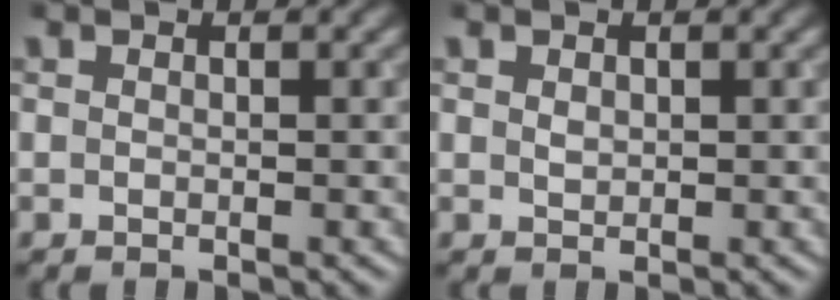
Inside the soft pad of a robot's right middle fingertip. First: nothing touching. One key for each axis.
{"total": 0.7, "fx": 0.3, "fy": 0.5, "fz": 0.4, "tx": -0.008, "ty": -0.001, "tz": 0.008}